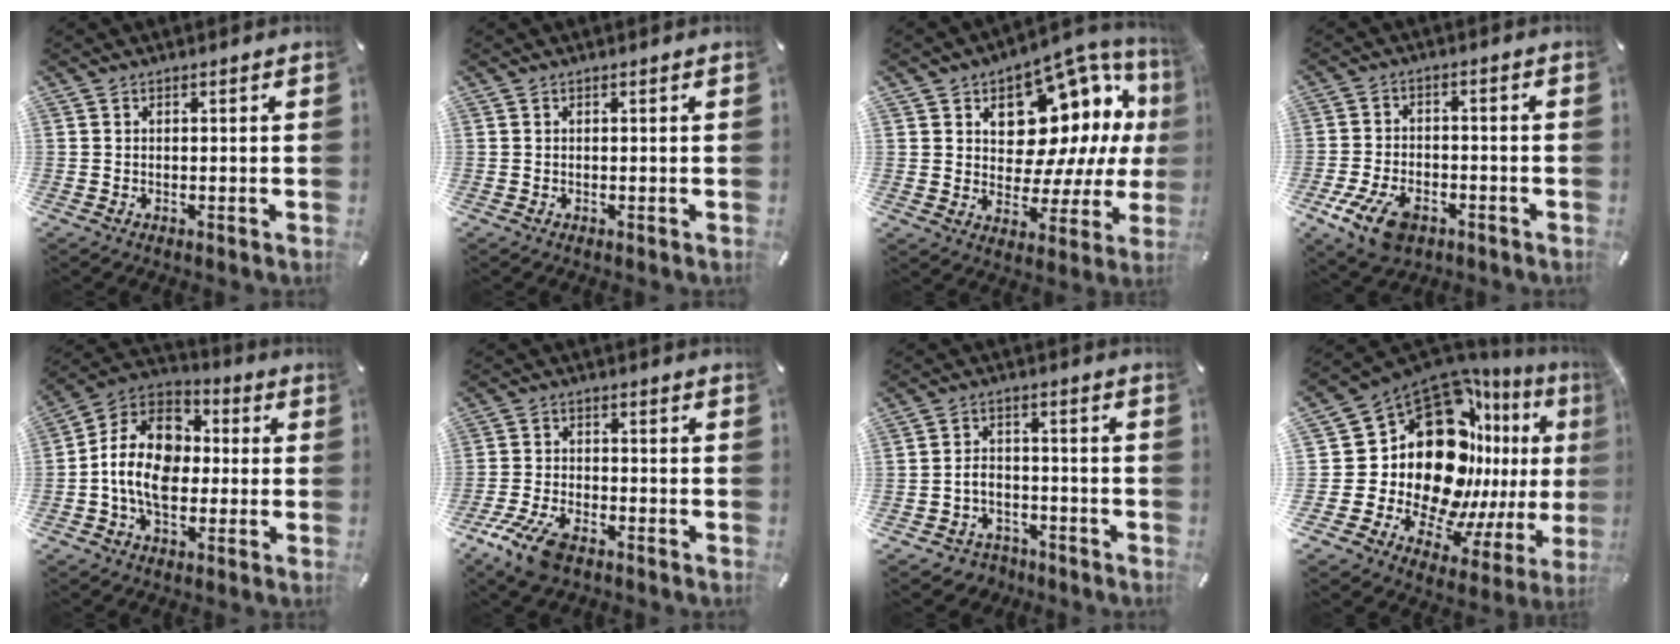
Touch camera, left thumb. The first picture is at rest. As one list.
[{"total": 0.0}, {"total": 15.4, "force": [6.9, 10.3, 9.1], "torque": [-0.123, -0.058, 0.127]}, {"total": 9.8, "force": [-5.0, 5.9, 5.9], "torque": [-0.131, 0.016, -0.091]}, {"total": 14.2, "force": [-2.3, 10.7, 9.0], "torque": [-0.198, 0.021, -0.046]}, {"total": 8.8, "force": [-5.7, 3.9, 5.4], "torque": [-0.130, 0.013, -0.111]}, {"total": 5.4, "force": [-2.1, 4.7, 1.5], "torque": [-0.038, 0.012, -0.040]}, {"total": 25.9, "force": [7.1, 17.6, 17.7], "torque": [-0.320, -0.123, 0.162]}]